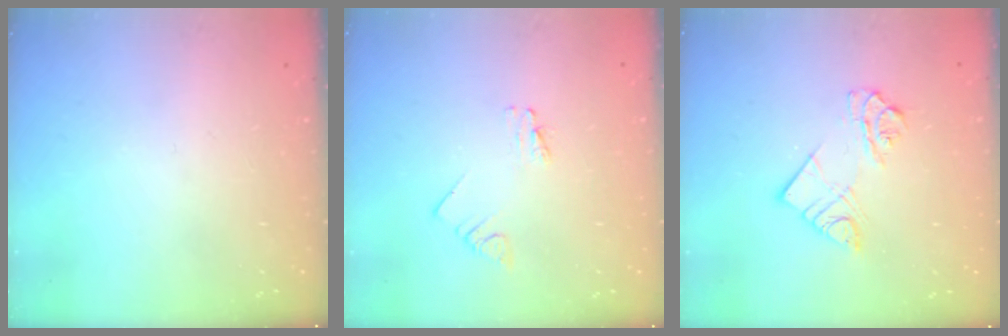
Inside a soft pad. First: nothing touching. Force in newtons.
{"total": 1.1, "press": 1.0, "slide": 0.1}
{"total": 8.2, "press": 8.2, "slide": 0.3}